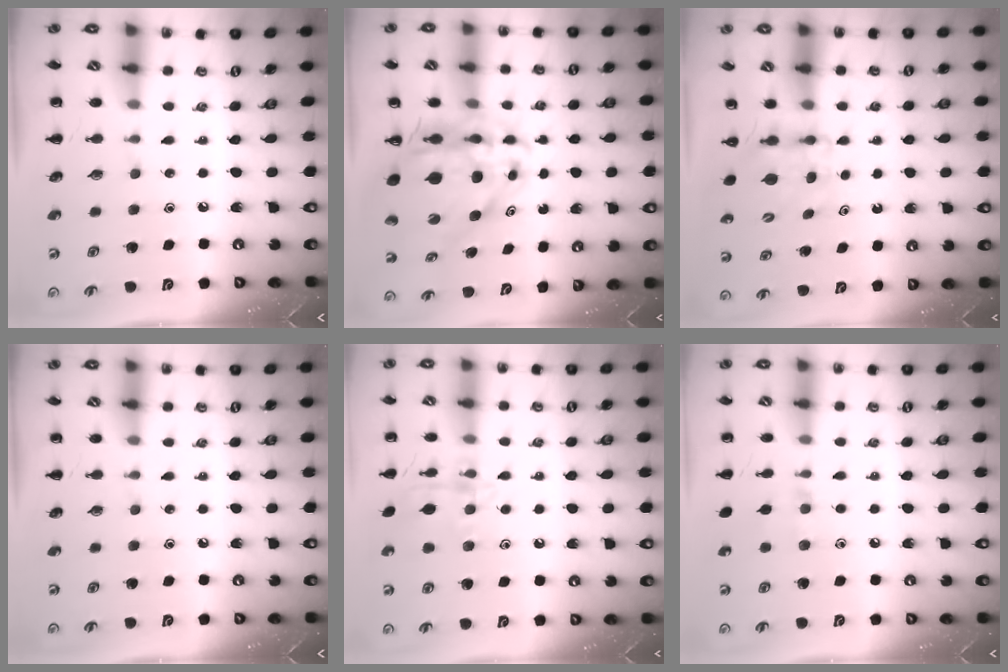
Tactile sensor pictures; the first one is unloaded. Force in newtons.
{"total": 12.7, "press": 12.0, "slide": 4.0}
{"total": 4.7, "press": 4.7, "slide": 0.5}
{"total": 0.0}
{"total": 10.8, "press": 10.7, "slide": 1.2}
{"total": 6.2, "press": 5.9, "slide": 2.1}